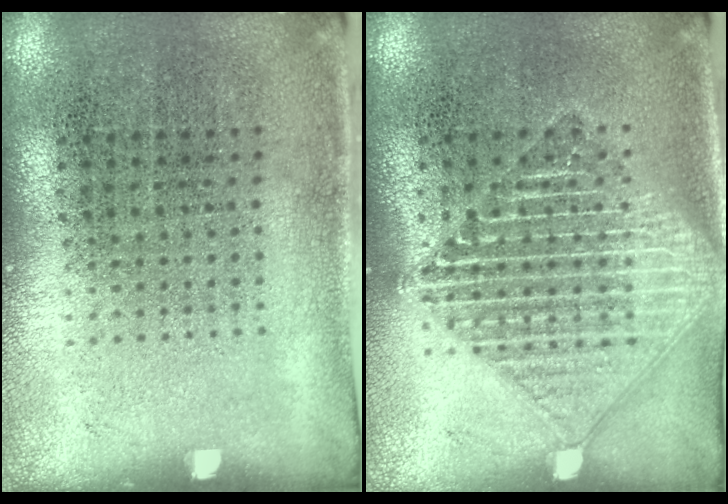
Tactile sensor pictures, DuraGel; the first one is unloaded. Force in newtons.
{"total": 2.1, "press": 2.1, "slide": 0.3}